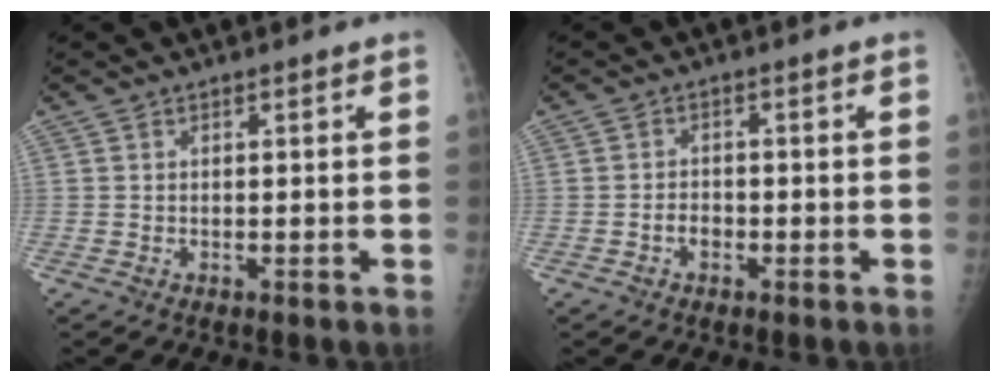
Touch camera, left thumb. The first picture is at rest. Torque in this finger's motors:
{"motor_torque": [-0.02, -0.02, 0.20, 0.16, 0.00]}